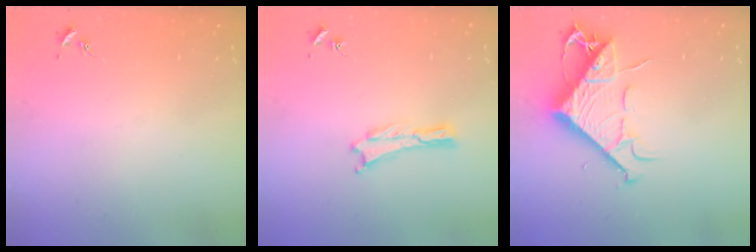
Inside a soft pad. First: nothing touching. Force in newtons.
{"total": 0.0}
{"total": 9.2, "press": 9.1, "slide": 1.2}